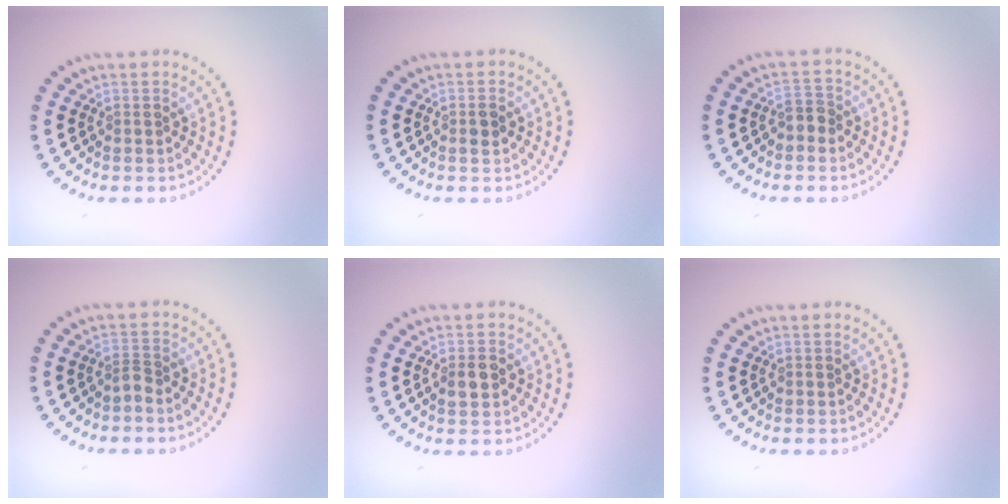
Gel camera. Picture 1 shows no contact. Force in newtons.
{"total": 1.2, "press": 1.1, "slide": 0.3}
{"total": 1.4, "press": 1.3, "slide": 0.7}
{"total": 1.0, "press": 0.6, "slide": 0.8}
{"total": 1.9, "press": 1.9, "slide": 0.1}
{"total": 0.0}